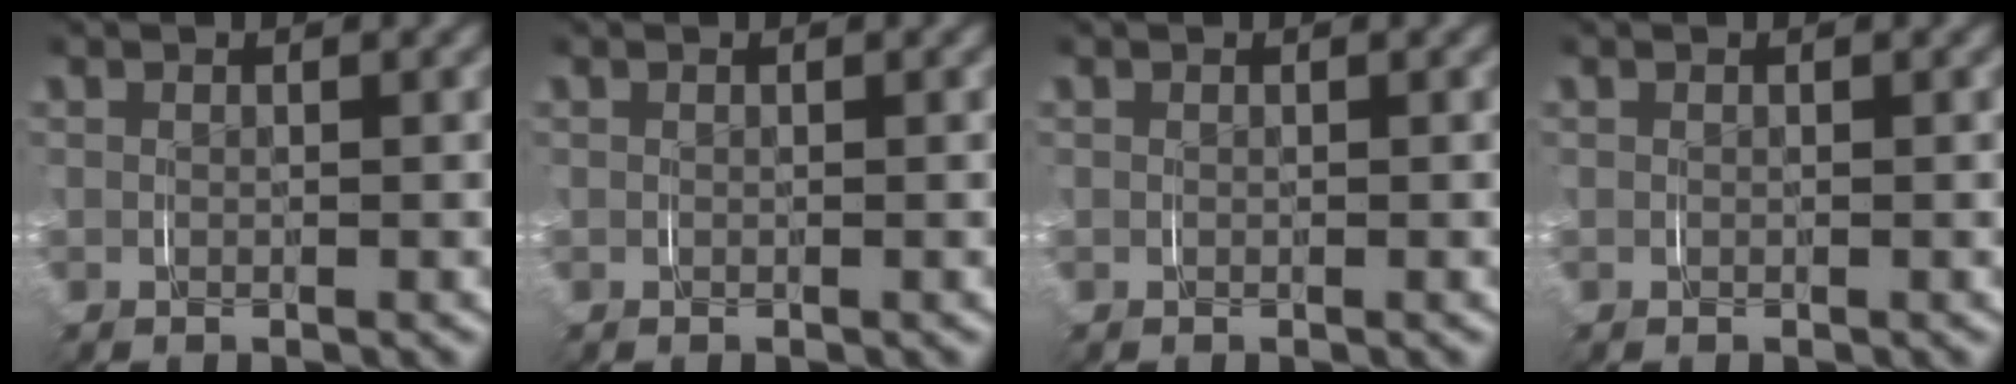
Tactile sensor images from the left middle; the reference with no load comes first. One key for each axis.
{"total": 0.0}
{"total": 0.0}
{"total": 0.0}